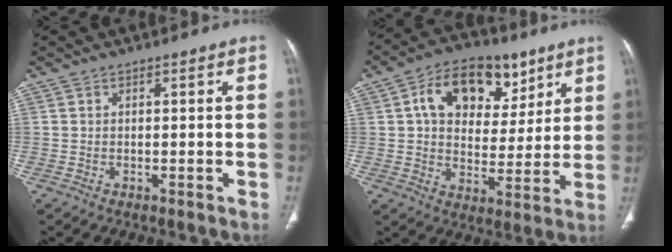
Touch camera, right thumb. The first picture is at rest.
{"total": 16.5, "force": [7.2, 11.0, 10.0], "torque": [-0.115, -0.006, 0.117]}